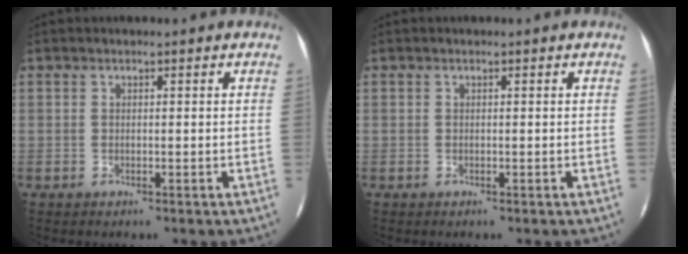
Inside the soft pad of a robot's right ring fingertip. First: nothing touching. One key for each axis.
{"total": 0.0}